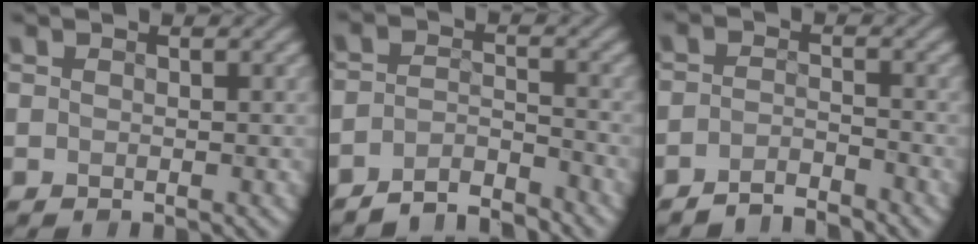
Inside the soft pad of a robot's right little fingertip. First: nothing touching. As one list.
[{"total": 3.6, "force": [-3.4, 0.8, 1.1], "torque": [-0.019, 0.006, -0.068]}, {"total": 2.5, "force": [-2.4, 0.4, 0.6], "torque": [-0.013, 0.007, -0.047]}]